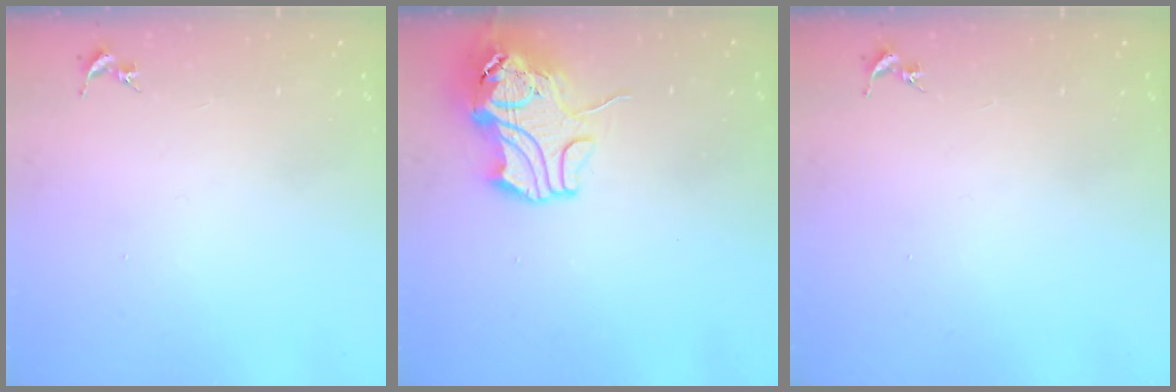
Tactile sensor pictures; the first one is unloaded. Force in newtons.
{"total": 12.1, "press": 11.9, "slide": 1.8}
{"total": 0.0}